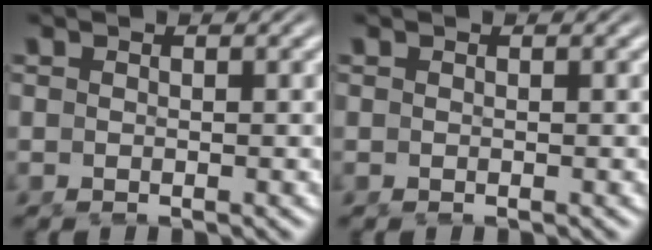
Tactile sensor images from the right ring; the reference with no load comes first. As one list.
[{"total": 0.0}]